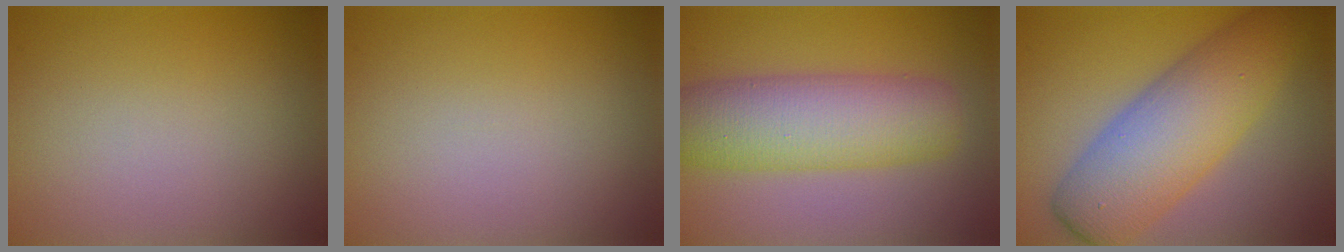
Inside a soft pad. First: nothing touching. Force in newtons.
{"total": 0.0}
{"total": 7.6, "press": 7.6, "slide": 0.2}
{"total": 8.6, "press": 8.6, "slide": 0.2}